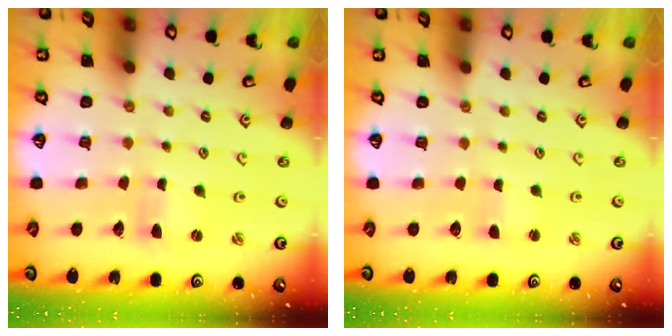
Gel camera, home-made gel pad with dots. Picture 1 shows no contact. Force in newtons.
{"total": 1.9, "press": 1.9, "slide": 0.3}